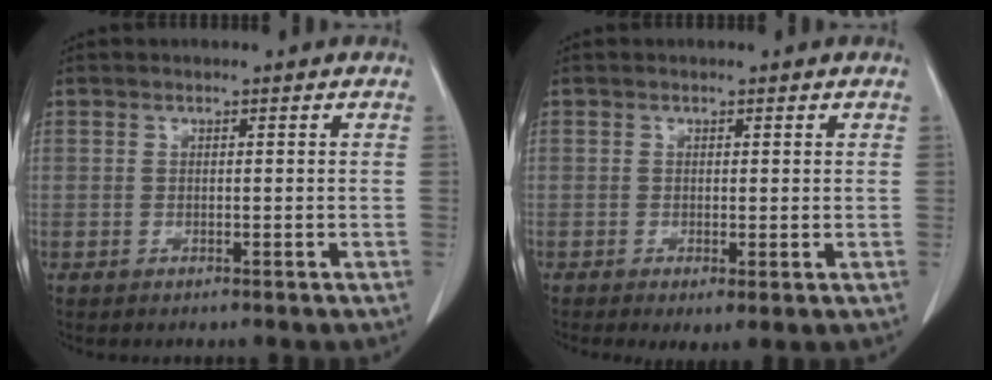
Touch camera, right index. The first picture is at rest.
{"total": 2.2, "force": [-0.4, 0.6, 2.1], "torque": [-0.035, -0.010, -0.002]}